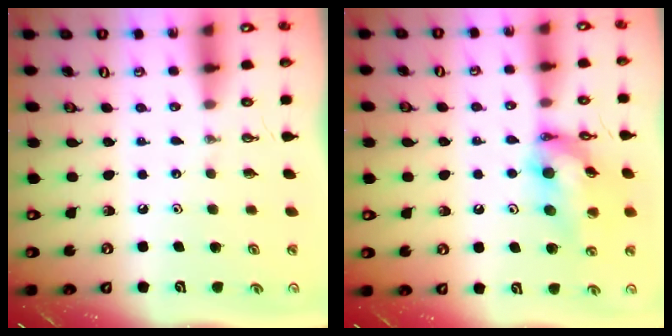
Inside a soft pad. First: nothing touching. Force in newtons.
{"total": 14.9, "press": 14.8, "slide": 1.8}